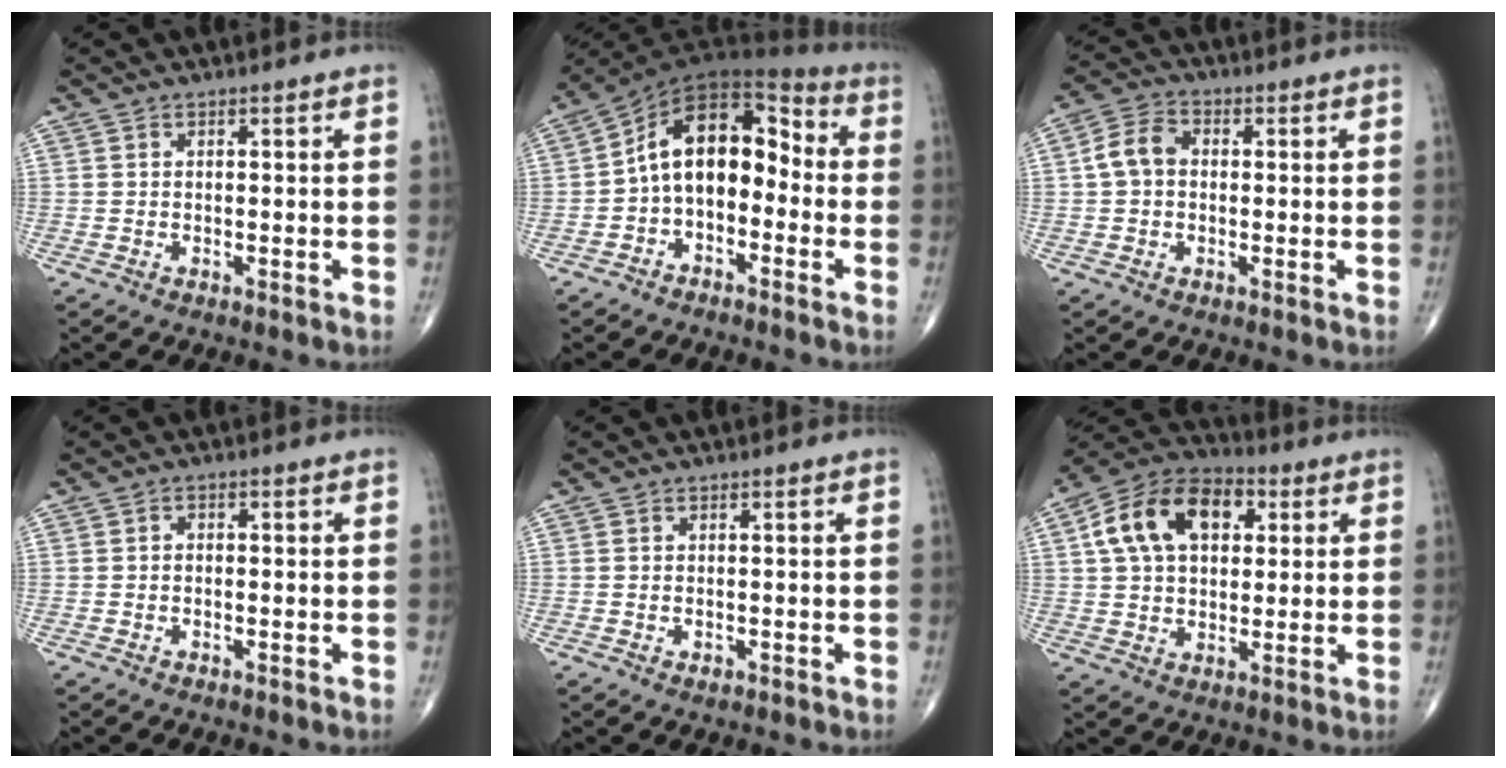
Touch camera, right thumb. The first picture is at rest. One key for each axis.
{"total": 13.3, "fx": -1.8, "fy": 8.6, "fz": 10.0, "tx": -0.131, "ty": 0.061, "tz": -0.046}
{"total": 6.1, "fx": 0.2, "fy": 4.7, "fz": 4.0, "tx": -0.071, "ty": 0.020, "tz": -0.005}
{"total": 1.1, "fx": -0.2, "fy": 0.8, "fz": 0.7, "tx": -0.005, "ty": 0.005, "tz": -0.006}
{"total": 0.9, "fx": -0.4, "fy": 0.7, "fz": 0.5, "tx": -0.007, "ty": 0.000, "tz": -0.004}
{"total": 16.4, "fx": 4.6, "fy": 10.6, "fz": 11.6, "tx": -0.184, "ty": 0.015, "tz": 0.070}